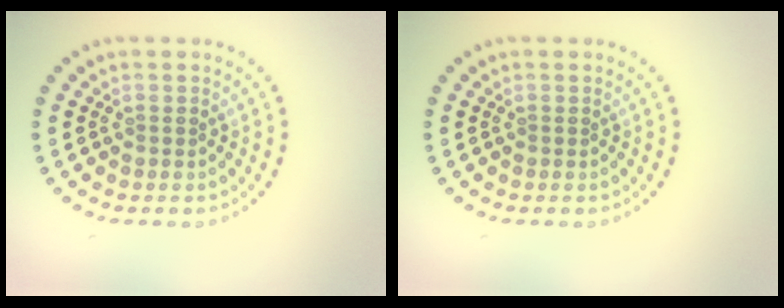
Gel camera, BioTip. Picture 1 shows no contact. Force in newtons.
{"total": 0.0}